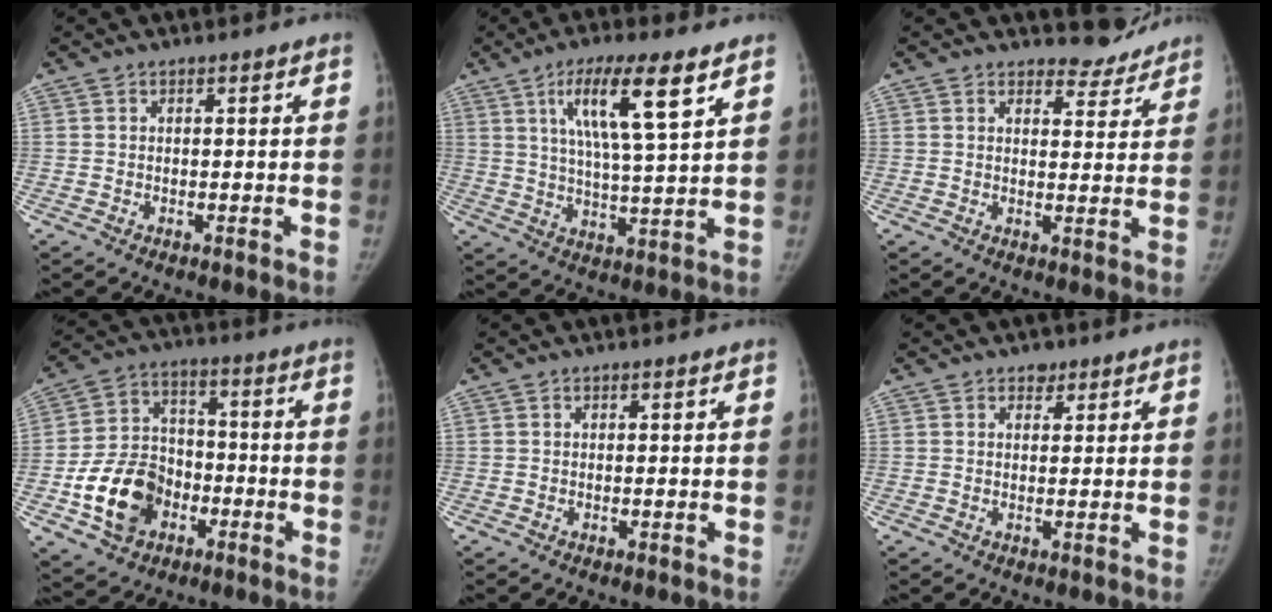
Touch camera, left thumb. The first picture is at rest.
{"total": 12.9, "force": [6.3, 2.2, 11.1], "torque": [-0.195, -0.026, 0.112]}
{"total": 5.3, "force": [4.9, 2.0, 0.0], "torque": [0.024, -0.043, 0.060]}
{"total": 14.3, "force": [-5.2, 10.9, 7.8], "torque": [-0.112, 0.030, -0.088]}
{"total": 0.0}
{"total": 2.0, "force": [1.3, 1.4, 0.5], "torque": [0.008, -0.007, 0.017]}